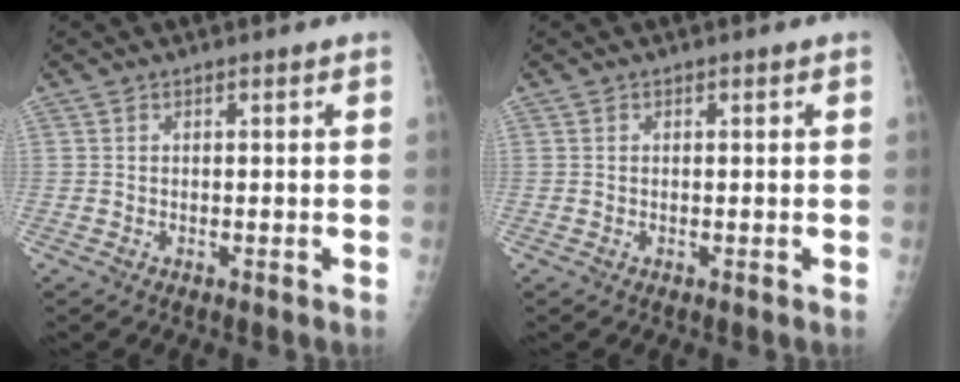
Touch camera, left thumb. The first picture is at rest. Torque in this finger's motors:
{"motor_torque": [0.04, 0.05, -0.06, -0.06, 0.00]}